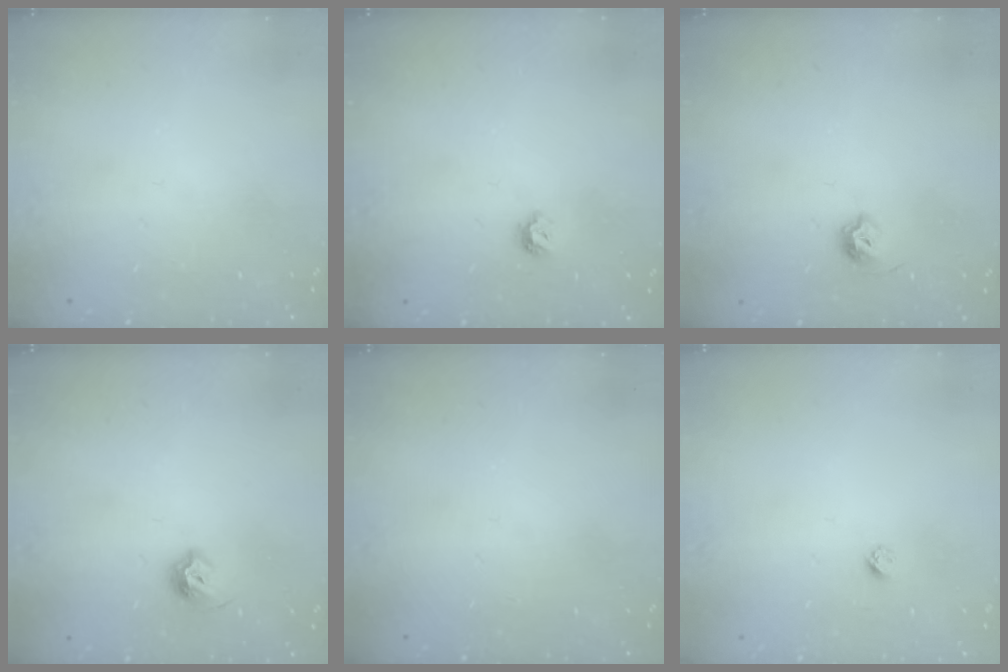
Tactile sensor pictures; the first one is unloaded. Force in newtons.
{"total": 5.9, "press": 5.8, "slide": 0.9}
{"total": 6.1, "press": 6.0, "slide": 1.1}
{"total": 7.4, "press": 7.3, "slide": 1.2}
{"total": 0.0}
{"total": 2.3, "press": 2.3, "slide": 0.2}